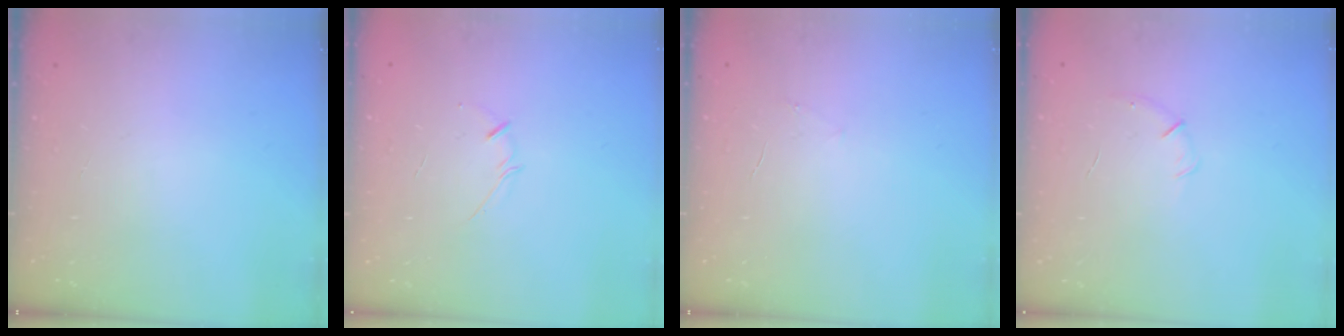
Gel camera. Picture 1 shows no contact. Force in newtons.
{"total": 2.5, "press": 2.4, "slide": 0.5}
{"total": 3.6, "press": 3.5, "slide": 1.0}
{"total": 5.6, "press": 5.4, "slide": 1.6}